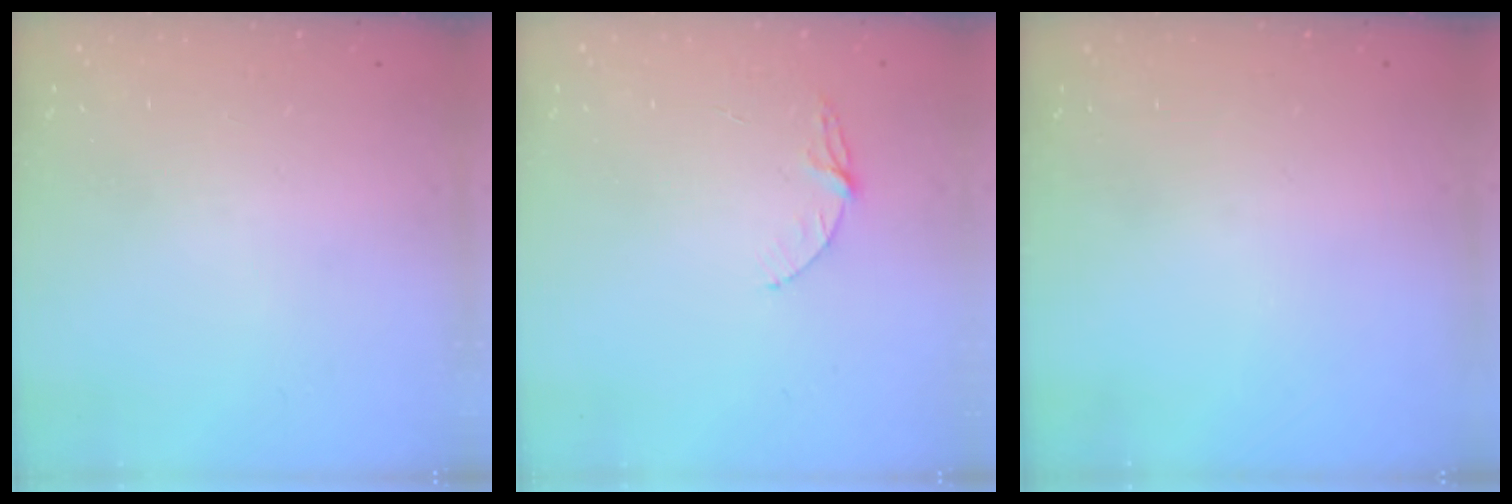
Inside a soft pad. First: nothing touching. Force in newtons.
{"total": 5.3, "press": 5.3, "slide": 0.5}
{"total": 0.0}